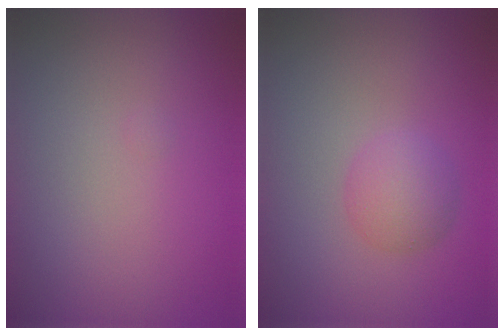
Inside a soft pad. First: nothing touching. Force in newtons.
{"total": 2.5, "press": 2.5, "slide": 0.1}